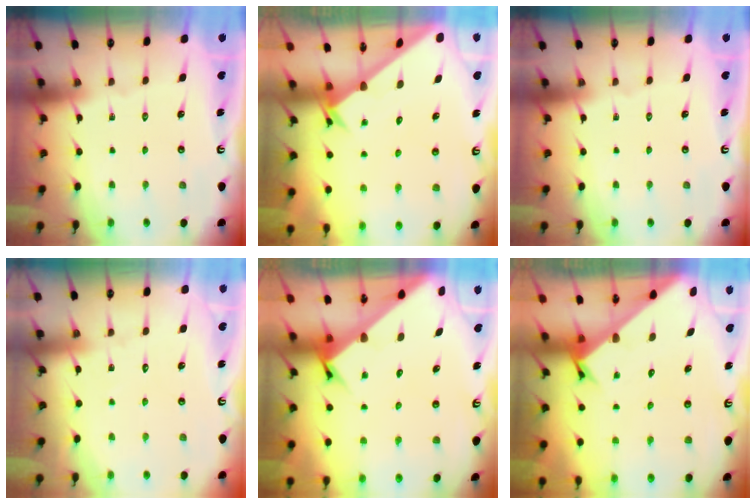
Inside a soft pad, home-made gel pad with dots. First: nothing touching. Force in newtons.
{"total": 2.4, "press": 2.4, "slide": 0.2}
{"total": 0.0}
{"total": 6.2, "press": 6.2, "slide": 0.3}
{"total": 3.6, "press": 3.6, "slide": 0.2}
{"total": 2.6, "press": 2.6, "slide": 0.2}